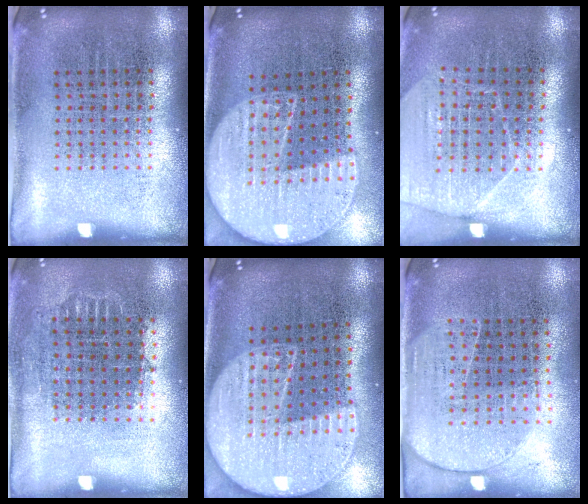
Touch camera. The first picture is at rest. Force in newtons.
{"total": 2.3, "press": 2.0, "slide": 1.1}
{"total": 1.6, "press": 1.6, "slide": 0.1}
{"total": 0.9, "press": 0.8, "slide": 0.4}
{"total": 2.3, "press": 2.0, "slide": 1.1}
{"total": 1.8, "press": 1.5, "slide": 0.9}